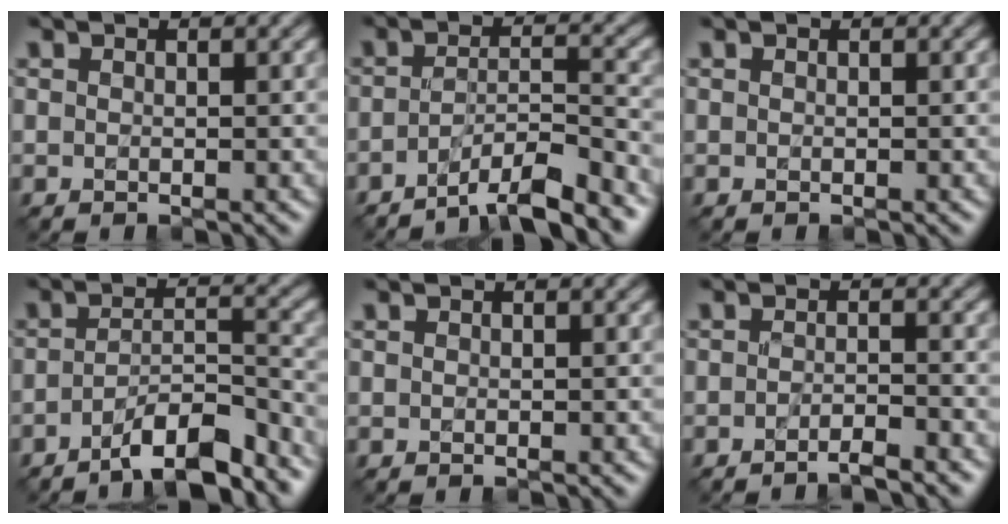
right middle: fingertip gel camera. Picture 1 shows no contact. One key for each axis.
{"total": 6.0, "fx": -4.4, "fy": 1.1, "fz": 4.0, "tx": -0.057, "ty": 0.005, "tz": -0.074}
{"total": 0.0}
{"total": 6.5, "fx": -4.7, "fy": 1.5, "fz": 4.2, "tx": -0.063, "ty": 0.005, "tz": -0.078}
{"total": 0.0}
{"total": 2.2, "fx": -1.6, "fy": 0.3, "fz": 1.4, "tx": -0.011, "ty": 0.001, "tz": -0.036}